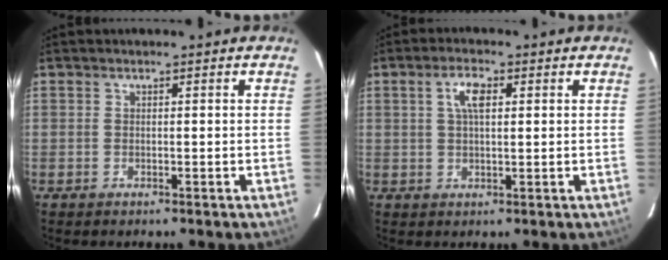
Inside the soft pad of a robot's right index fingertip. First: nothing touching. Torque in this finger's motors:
{"motor_torque": [0.15, 0.00, 0.13, 0.07]}